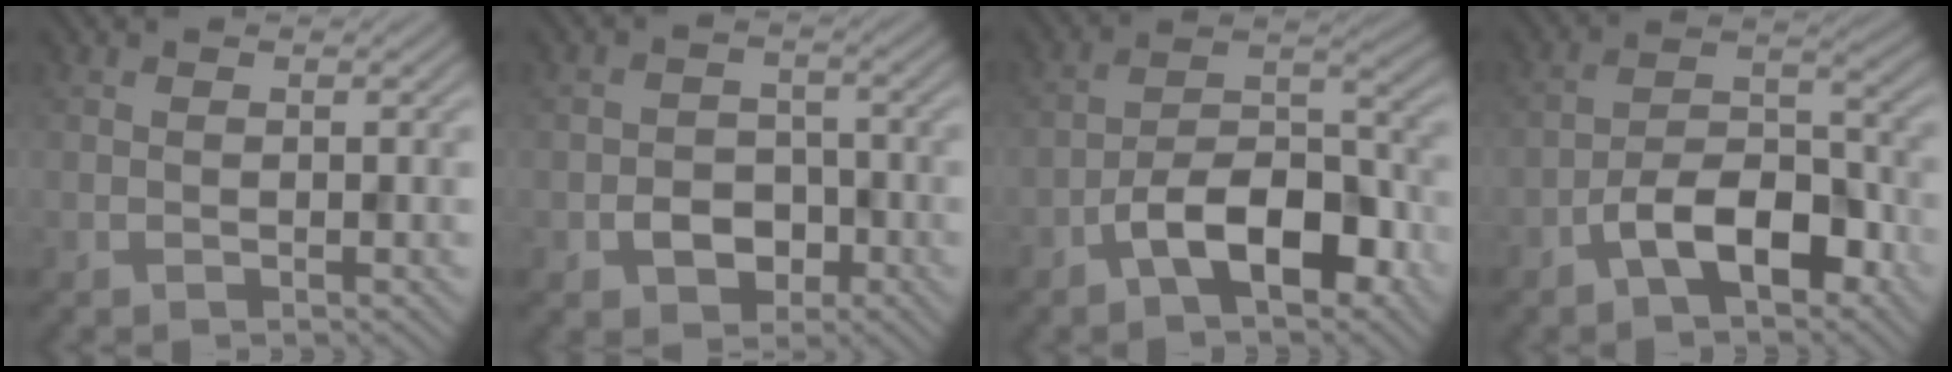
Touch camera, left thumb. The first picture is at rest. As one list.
[{"total": 4.2, "force": [-1.7, 3.2, 2.1], "torque": [-0.035, -0.003, -0.034]}, {"total": 9.7, "force": [-5.2, 4.1, 7.1], "torque": [-0.105, 0.014, -0.105]}, {"total": 8.2, "force": [-4.5, 3.6, 5.8], "torque": [-0.091, 0.015, -0.091]}]